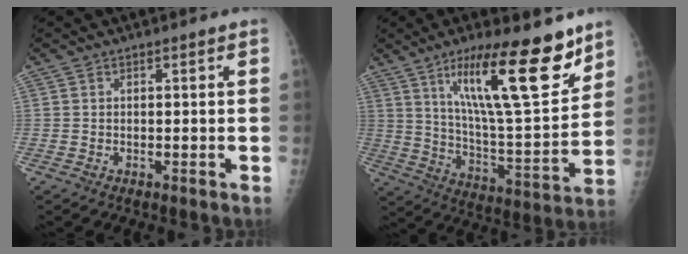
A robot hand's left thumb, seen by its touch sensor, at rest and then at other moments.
{"total": 22.6, "force": [13.1, 5.4, 17.5], "torque": [-0.251, -0.068, 0.224]}